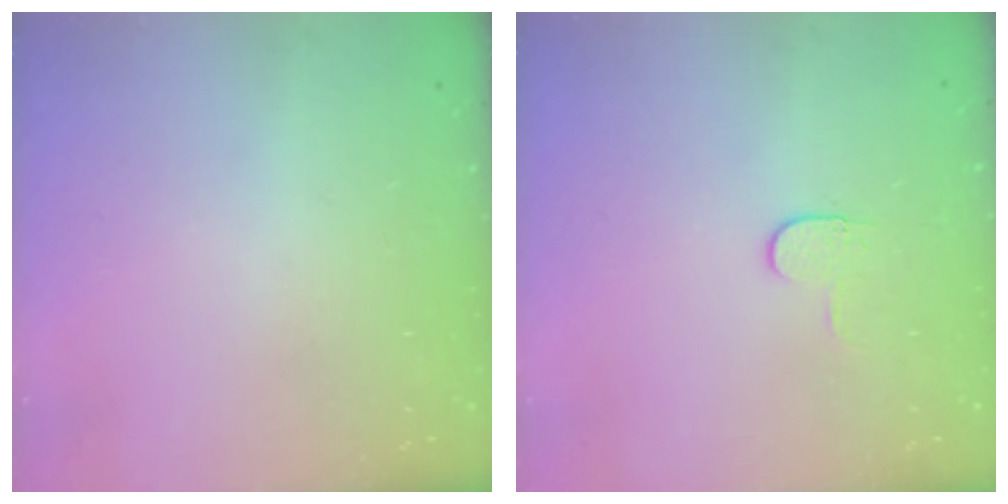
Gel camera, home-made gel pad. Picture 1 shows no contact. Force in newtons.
{"total": 3.9, "press": 3.8, "slide": 0.5}